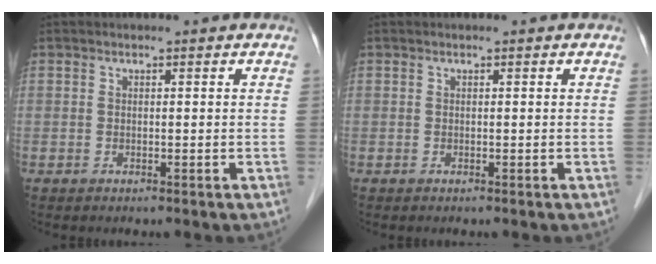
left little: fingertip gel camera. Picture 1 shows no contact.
{"total": 0.0}